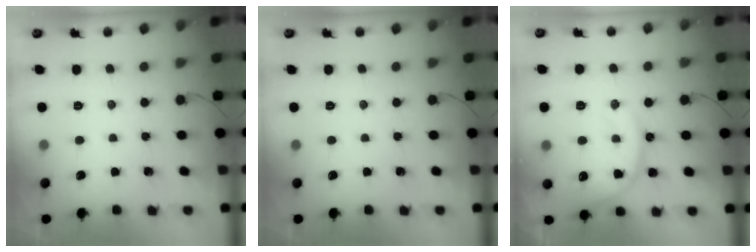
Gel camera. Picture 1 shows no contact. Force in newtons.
{"total": 0.0}
{"total": 13.6, "press": 13.5, "slide": 1.3}